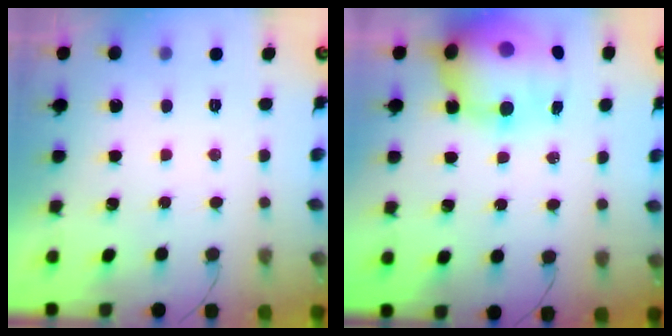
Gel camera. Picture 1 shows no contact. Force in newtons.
{"total": 18.4, "press": 17.9, "slide": 4.2}